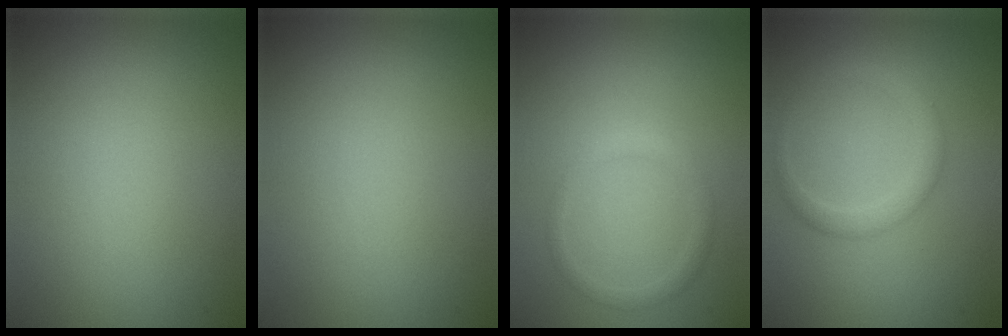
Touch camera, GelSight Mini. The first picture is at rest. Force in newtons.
{"total": 0.0}
{"total": 1.3, "press": 1.3, "slide": 0.1}
{"total": 2.1, "press": 2.1, "slide": 0.0}